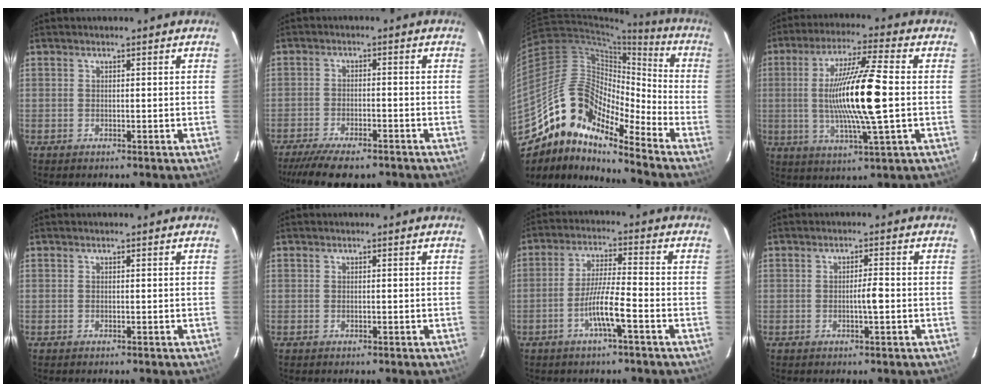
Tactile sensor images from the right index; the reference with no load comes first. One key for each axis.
{"total": 12.2, "fx": -9.8, "fy": 3.4, "fz": 6.4, "tx": -0.107, "ty": -0.011, "tz": -0.151}
{"total": 19.5, "fx": -13.6, "fy": 6.6, "fz": 12.2, "tx": -0.233, "ty": 0.046, "tz": -0.244}
{"total": 15.8, "fx": -0.5, "fy": 0.8, "fz": 15.8, "tx": -0.299, "ty": -0.003, "tz": -0.011}
{"total": 0.0}
{"total": 0.0}
{"total": 7.4, "fx": -3.1, "fy": 0.5, "fz": 6.7, "tx": -0.131, "ty": 0.007, "tz": -0.057}
{"total": 2.8, "fx": -0.5, "fy": 0.5, "fz": 2.7, "tx": -0.049, "ty": 0.002, "tz": -0.009}